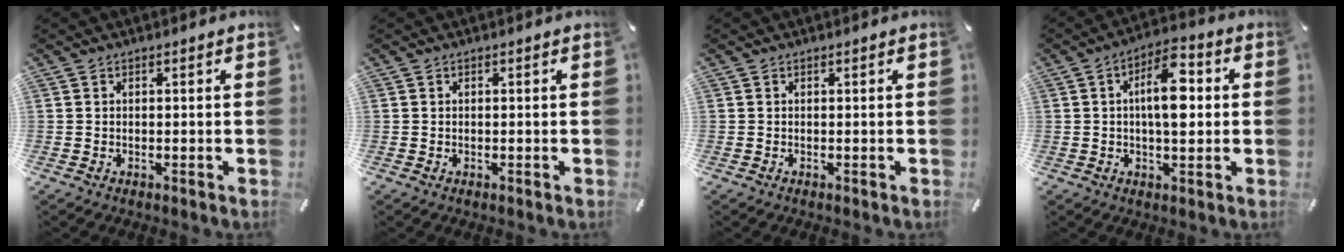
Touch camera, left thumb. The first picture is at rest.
{"total": 0.0}
{"total": 0.0}
{"total": 11.3, "force": [1.3, 5.2, 10.0], "torque": [-0.164, -0.002, 0.018]}